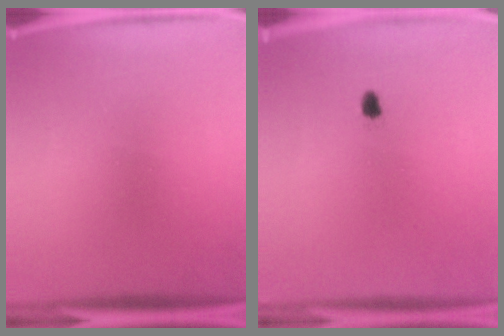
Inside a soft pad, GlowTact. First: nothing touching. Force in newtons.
{"total": 1.3}